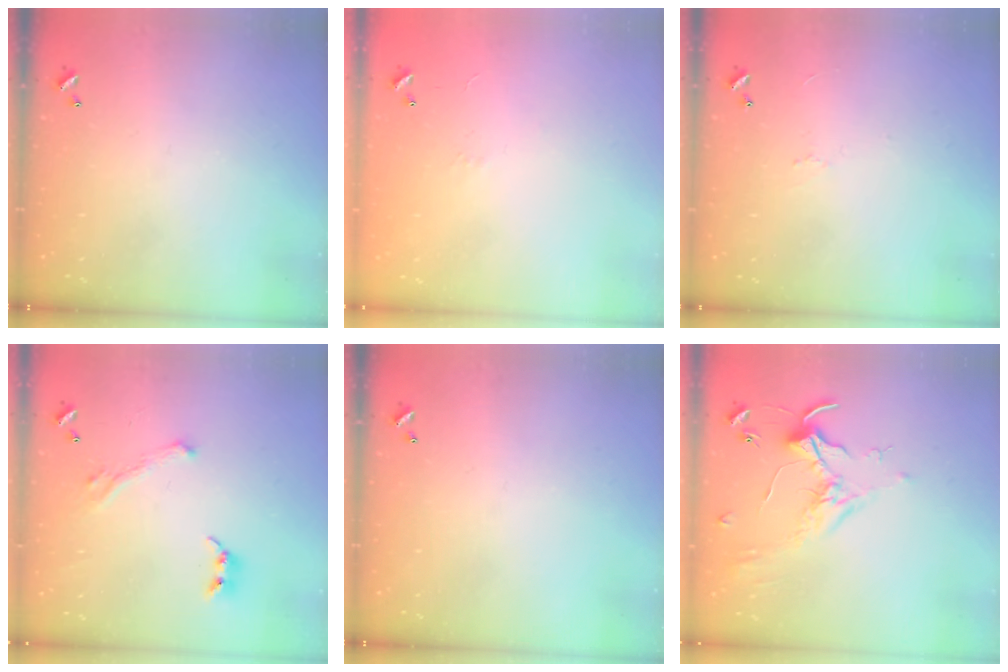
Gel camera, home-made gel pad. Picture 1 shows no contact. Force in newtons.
{"total": 6.6, "press": 6.6, "slide": 0.7}
{"total": 2.3, "press": 2.2, "slide": 0.6}
{"total": 3.7, "press": 3.5, "slide": 1.2}
{"total": 0.0}
{"total": 1.7, "press": 1.7, "slide": 0.4}